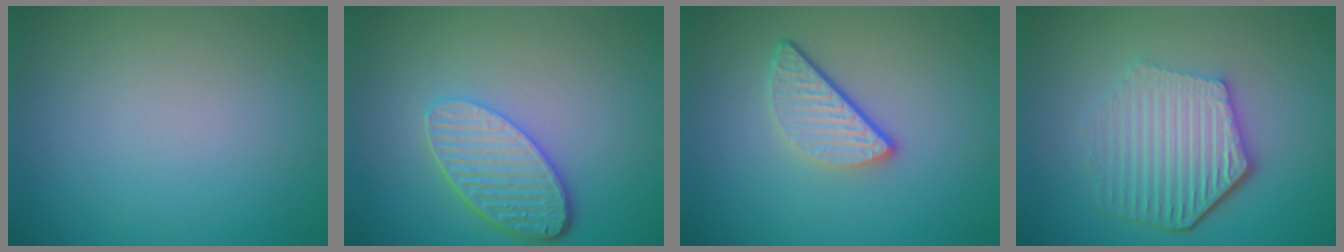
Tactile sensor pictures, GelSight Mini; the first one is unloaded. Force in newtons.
{"total": 5.0, "press": 3.9, "slide": 3.2}
{"total": 3.4, "press": 2.6, "slide": 2.2}
{"total": 6.1, "press": 4.5, "slide": 4.1}